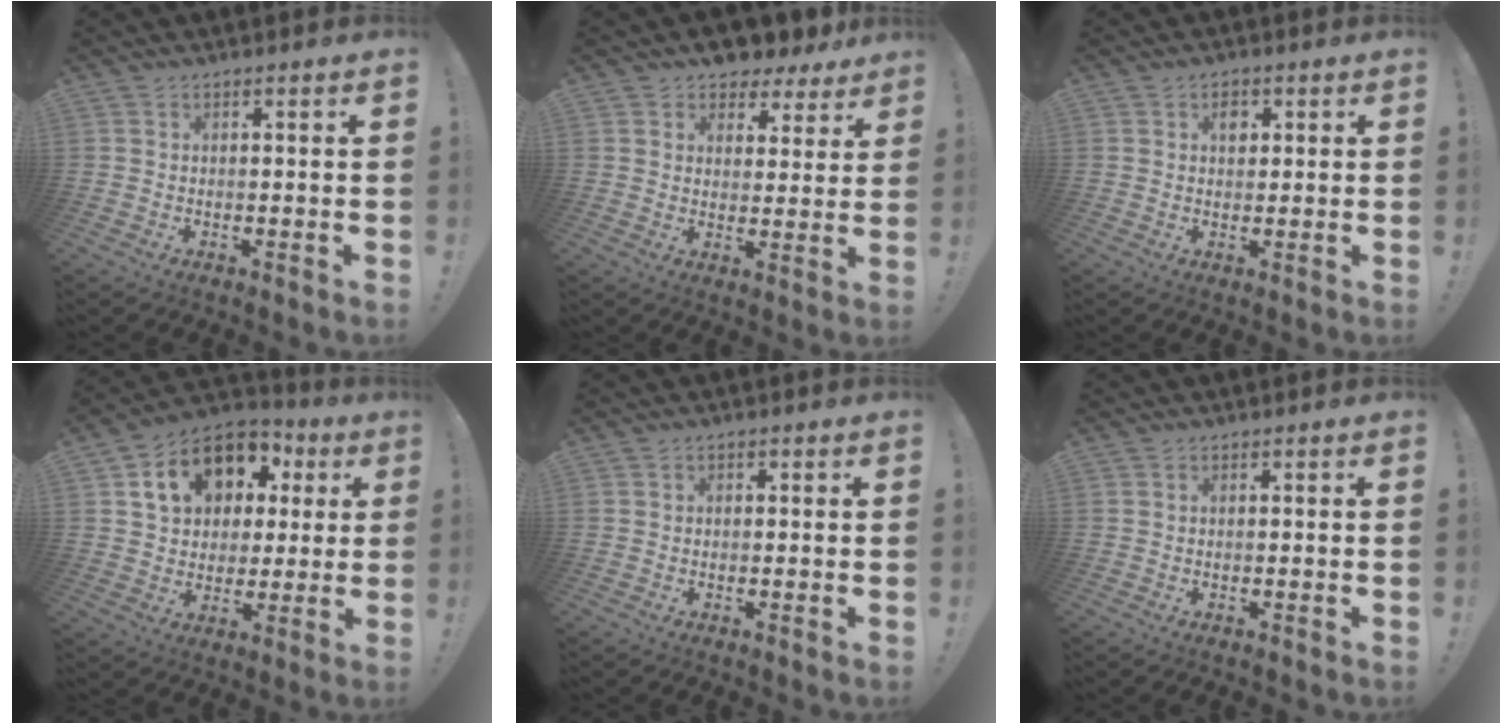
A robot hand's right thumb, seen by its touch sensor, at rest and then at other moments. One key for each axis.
{"total": 6.3, "fx": 5.3, "fy": 3.4, "fz": 0.9, "tx": -0.008, "ty": -0.047, "tz": 0.097}
{"total": 3.0, "fx": 0.8, "fy": 2.2, "fz": 1.9, "tx": -0.017, "ty": -0.002, "tz": 0.008}
{"total": 16.7, "fx": 6.1, "fy": 12.5, "fz": 9.1, "tx": -0.144, "ty": -0.011, "tz": 0.122}
{"total": 0.9, "fx": -0.2, "fy": 0.8, "fz": 0.3, "tx": -0.005, "ty": 0.003, "tz": -0.004}
{"total": 0.0}